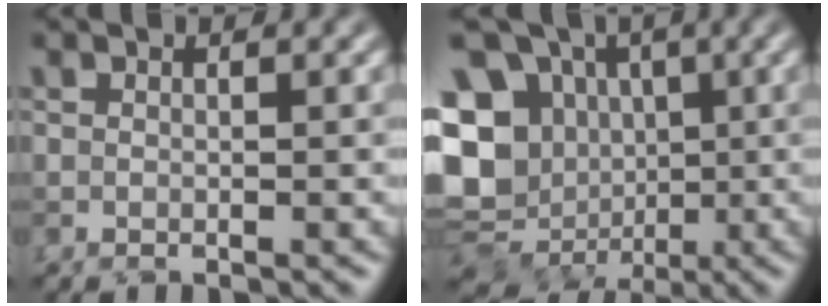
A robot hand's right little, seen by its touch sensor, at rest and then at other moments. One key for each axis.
{"total": 15.8, "fx": -1.0, "fy": 14.3, "fz": 6.7, "tx": -0.143, "ty": -0.012, "tz": -0.033}